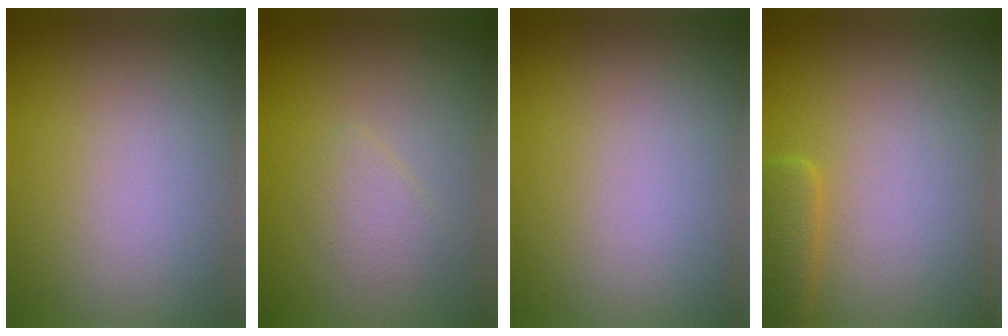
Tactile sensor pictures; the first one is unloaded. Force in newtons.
{"total": 1.5, "press": 1.5, "slide": 0.1}
{"total": 0.0}
{"total": 2.0, "press": 2.0, "slide": 0.1}